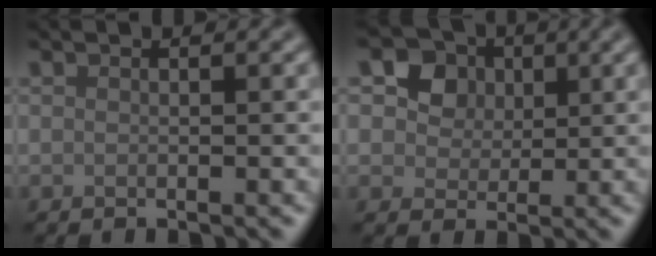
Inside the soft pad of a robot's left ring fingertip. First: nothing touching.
{"total": 4.9, "force": [2.2, 3.7, 2.2], "torque": [-0.049, -0.002, 0.032]}